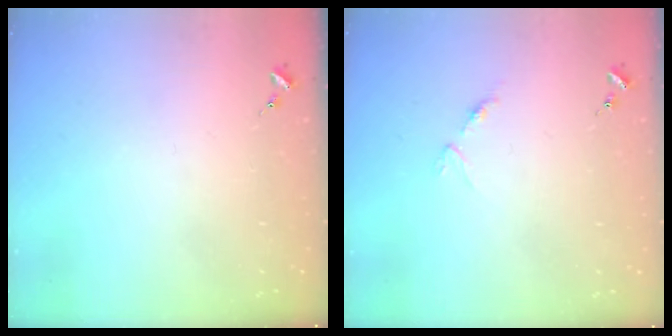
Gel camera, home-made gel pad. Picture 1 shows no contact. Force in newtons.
{"total": 3.0, "press": 2.9, "slide": 0.4}